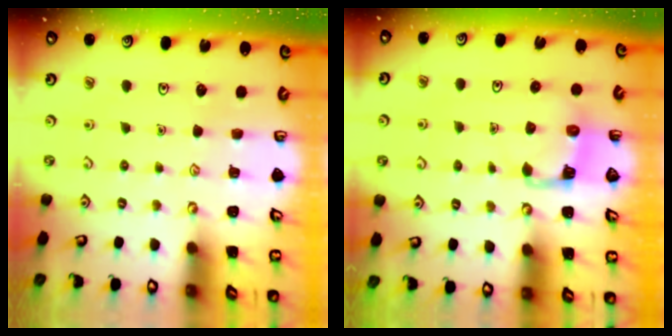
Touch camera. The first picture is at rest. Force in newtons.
{"total": 2.7, "press": 2.7, "slide": 0.4}